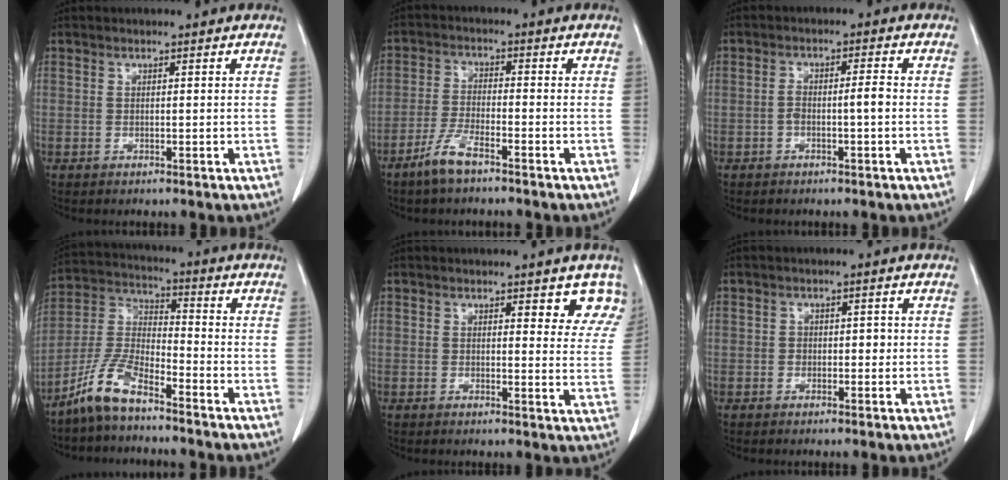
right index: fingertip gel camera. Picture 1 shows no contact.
{"total": 5.1, "force": [-3.9, 0.6, 3.3], "torque": [-0.076, -0.006, -0.078]}
{"total": 3.0, "force": [-0.9, 0.4, 2.9], "torque": [-0.051, 0.011, -0.013]}
{"total": 8.7, "force": [-6.7, 2.0, 5.1], "torque": [-0.123, -0.002, -0.141]}
{"total": 6.2, "force": [4.6, 2.1, 3.5], "torque": [-0.019, -0.016, 0.036]}
{"total": 1.9, "force": [-0.2, 1.4, 1.3], "torque": [-0.015, 0.007, -0.002]}